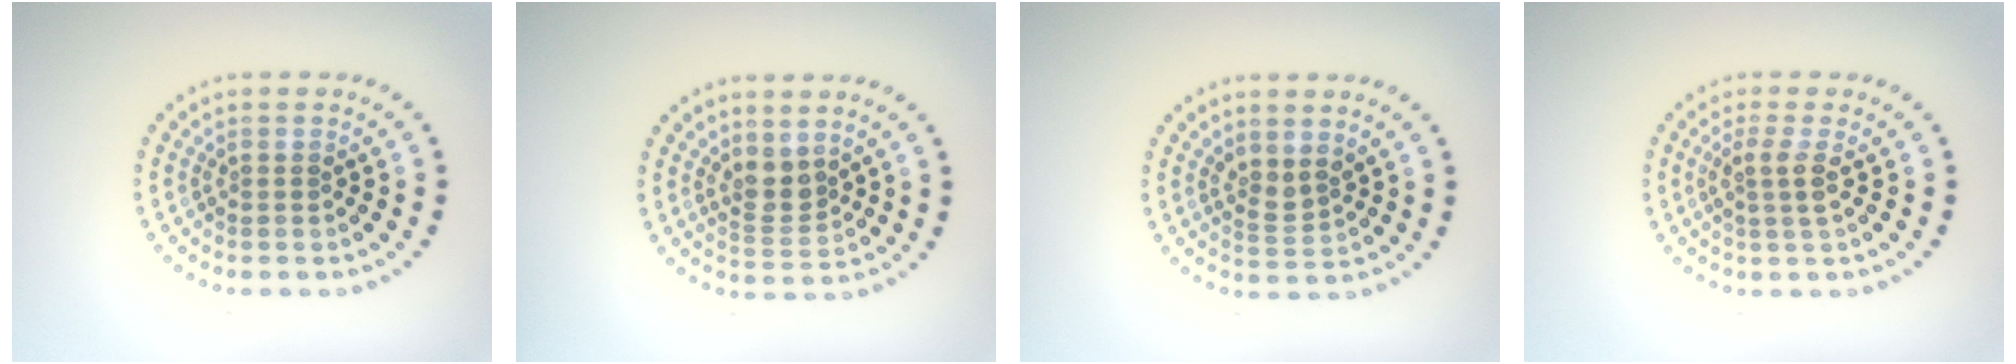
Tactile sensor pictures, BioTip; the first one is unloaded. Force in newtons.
{"total": 2.2, "press": 1.8, "slide": 1.3}
{"total": 1.8, "press": 1.4, "slide": 1.2}
{"total": 1.9, "press": 1.6, "slide": 1.0}